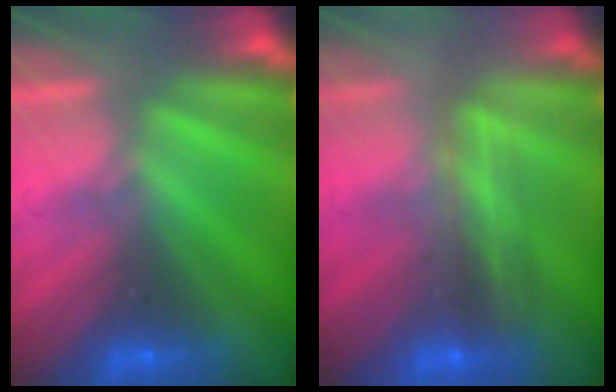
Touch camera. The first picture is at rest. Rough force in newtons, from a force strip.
{"total": 2.4}